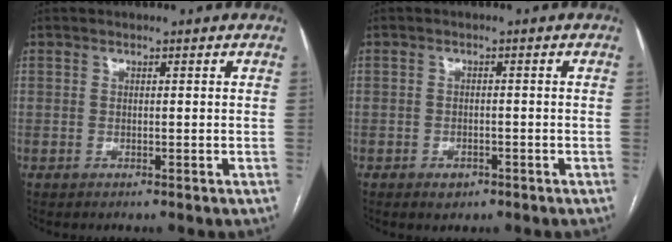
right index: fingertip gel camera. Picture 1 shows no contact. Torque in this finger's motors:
{"motor_torque": [0.34, -0.60, 0.09, 0.00]}